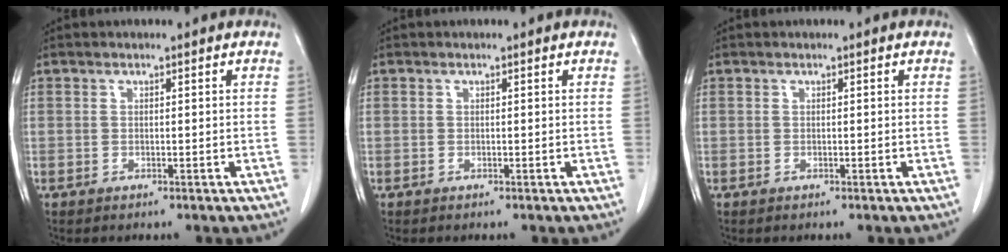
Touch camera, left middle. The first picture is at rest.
{"total": 0.0}
{"total": 0.0}